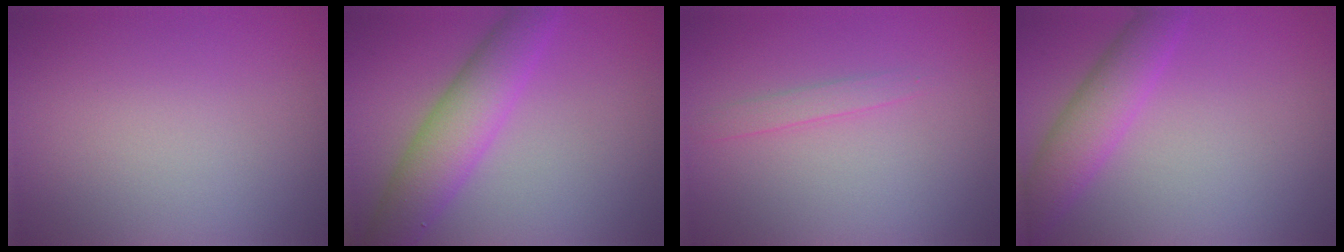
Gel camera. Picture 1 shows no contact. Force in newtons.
{"total": 5.4, "press": 5.3, "slide": 0.1}
{"total": 1.2, "press": 1.2, "slide": 0.1}
{"total": 3.7, "press": 3.7, "slide": 0.0}